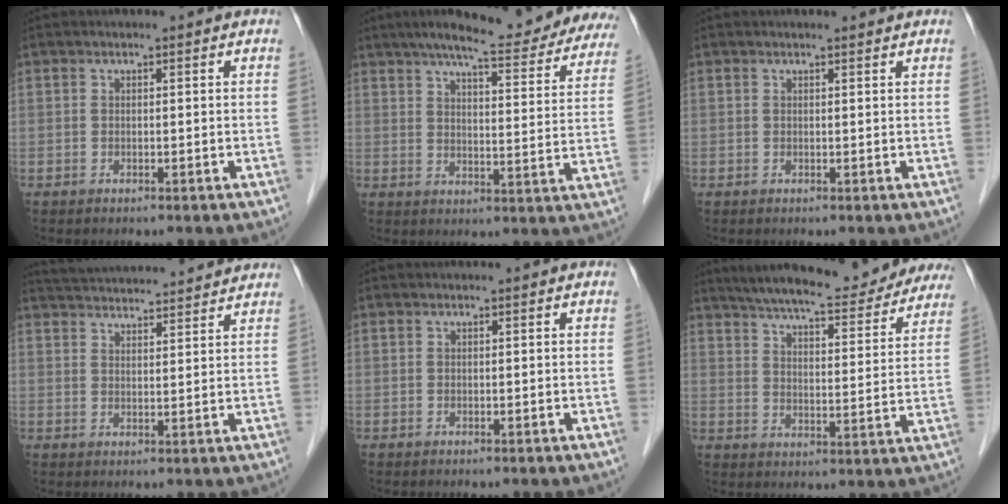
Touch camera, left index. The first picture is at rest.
{"total": 21.4, "force": [18.4, 3.4, 10.4], "torque": [-0.136, -0.013, 0.223]}
{"total": 1.8, "force": [1.7, 0.2, 0.8], "torque": [-0.012, 0.009, 0.020]}
{"total": 14.5, "force": [13.9, 1.3, 4.1], "torque": [-0.073, 0.036, 0.200]}
{"total": 0.0}
{"total": 22.0, "force": [19.6, 3.8, 9.2], "torque": [-0.137, -0.011, 0.254]}